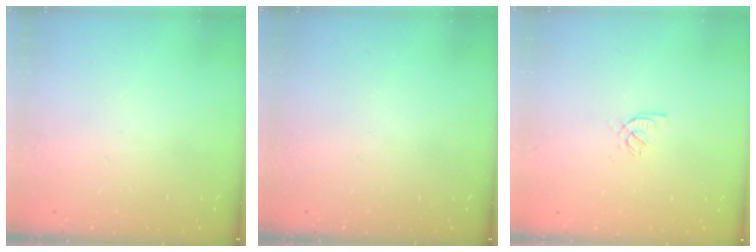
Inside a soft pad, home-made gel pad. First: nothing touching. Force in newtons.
{"total": 0.0}
{"total": 2.2, "press": 2.2, "slide": 0.0}